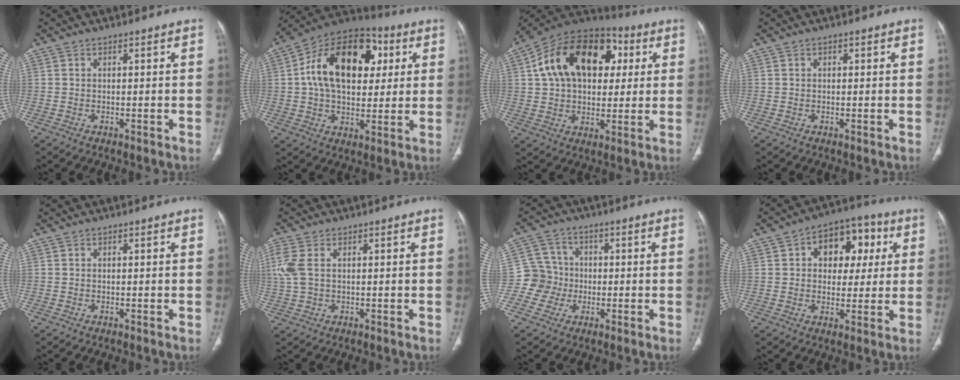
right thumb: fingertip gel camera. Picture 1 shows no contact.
{"total": 22.1, "force": [4.8, 14.1, 16.4], "torque": [-0.243, 0.016, 0.068]}
{"total": 23.5, "force": [6.2, 15.5, 16.6], "torque": [-0.254, 0.029, 0.095]}
{"total": 0.6, "force": [0.2, 0.4, 0.3], "torque": [-0.003, 0.001, 0.002]}
{"total": 0.0}
{"total": 5.5, "force": [1.3, 3.3, 4.3], "torque": [-0.136, 0.013, 0.030]}
{"total": 7.1, "force": [-1.3, 6.9, 0.9], "torque": [0.019, 0.017, -0.031]}
{"total": 12.9, "force": [3.6, 8.8, 8.8], "torque": [-0.071, 0.015, 0.047]}